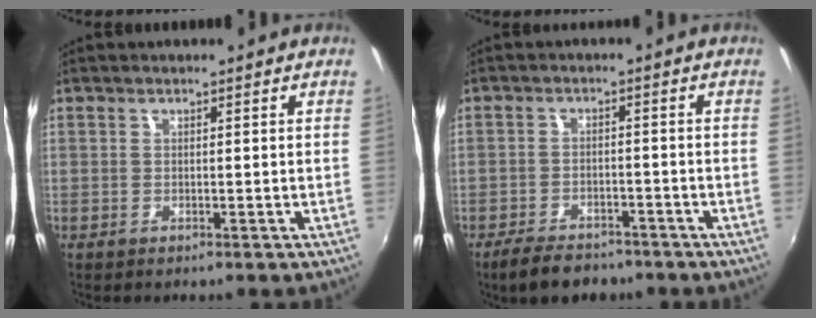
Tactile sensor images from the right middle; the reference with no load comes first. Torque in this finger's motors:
{"motor_torque": [1.01, -1.13, 0.25, 0.08]}